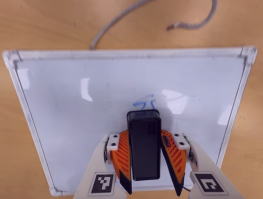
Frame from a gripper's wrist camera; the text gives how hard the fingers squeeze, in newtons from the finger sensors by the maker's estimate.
{"total": 6.0, "left": 7.0, "right": 5.1}